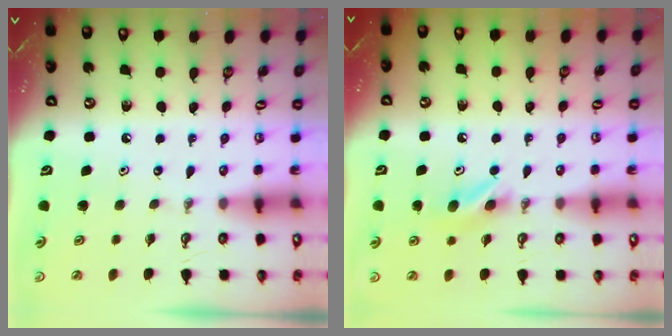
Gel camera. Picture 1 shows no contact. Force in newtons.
{"total": 5.7, "press": 5.5, "slide": 1.5}